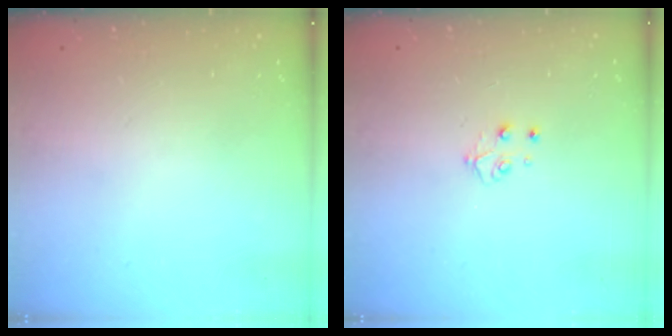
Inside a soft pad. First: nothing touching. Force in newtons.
{"total": 3.4, "press": 3.4, "slide": 0.4}